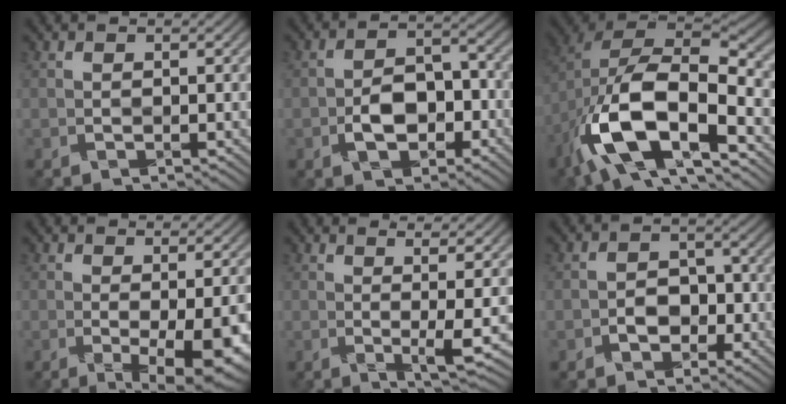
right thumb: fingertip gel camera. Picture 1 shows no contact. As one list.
[{"total": 6.0, "force": [-2.8, 3.6, 3.9], "torque": [-0.058, 0.006, -0.058]}, {"total": 15.9, "force": [-7.6, 7.4, 11.9], "torque": [-0.241, -0.018, -0.151]}, {"total": 7.6, "force": [-1.8, 1.5, 7.2], "torque": [-0.097, 0.003, -0.023]}, {"total": 4.8, "force": [0.7, -0.2, 4.8], "torque": [-0.089, 0.005, 0.015]}, {"total": 3.7, "force": [-2.0, 2.5, 1.7], "torque": [-0.017, 0.004, -0.043]}]